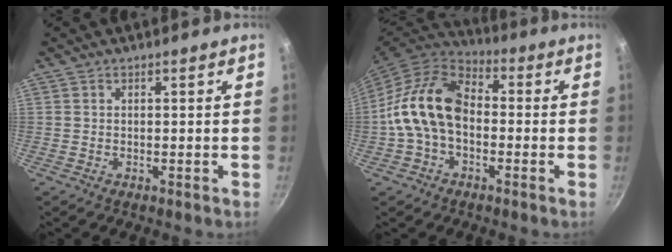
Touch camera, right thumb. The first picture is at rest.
{"total": 14.5, "force": [-1.0, 9.9, 10.6], "torque": [-0.177, 0.037, -0.037]}